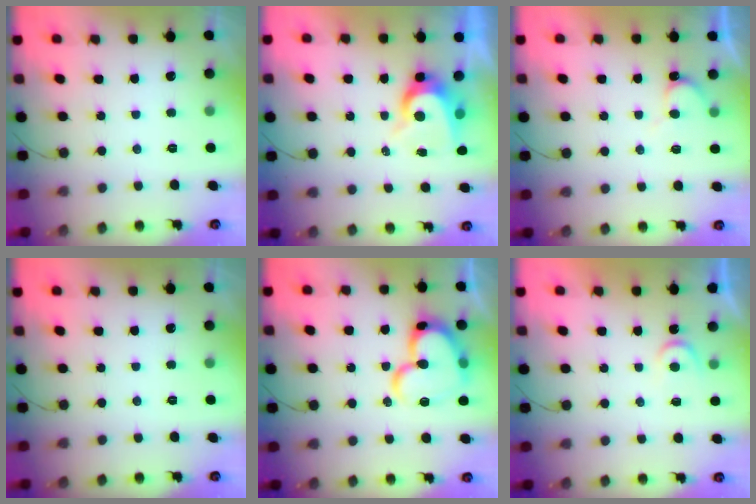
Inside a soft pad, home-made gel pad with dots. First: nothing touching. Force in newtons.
{"total": 7.5, "press": 7.5, "slide": 0.5}
{"total": 4.0, "press": 3.9, "slide": 0.4}
{"total": 0.0}
{"total": 19.1, "press": 19.0, "slide": 2.0}
{"total": 3.5, "press": 3.5, "slide": 0.3}